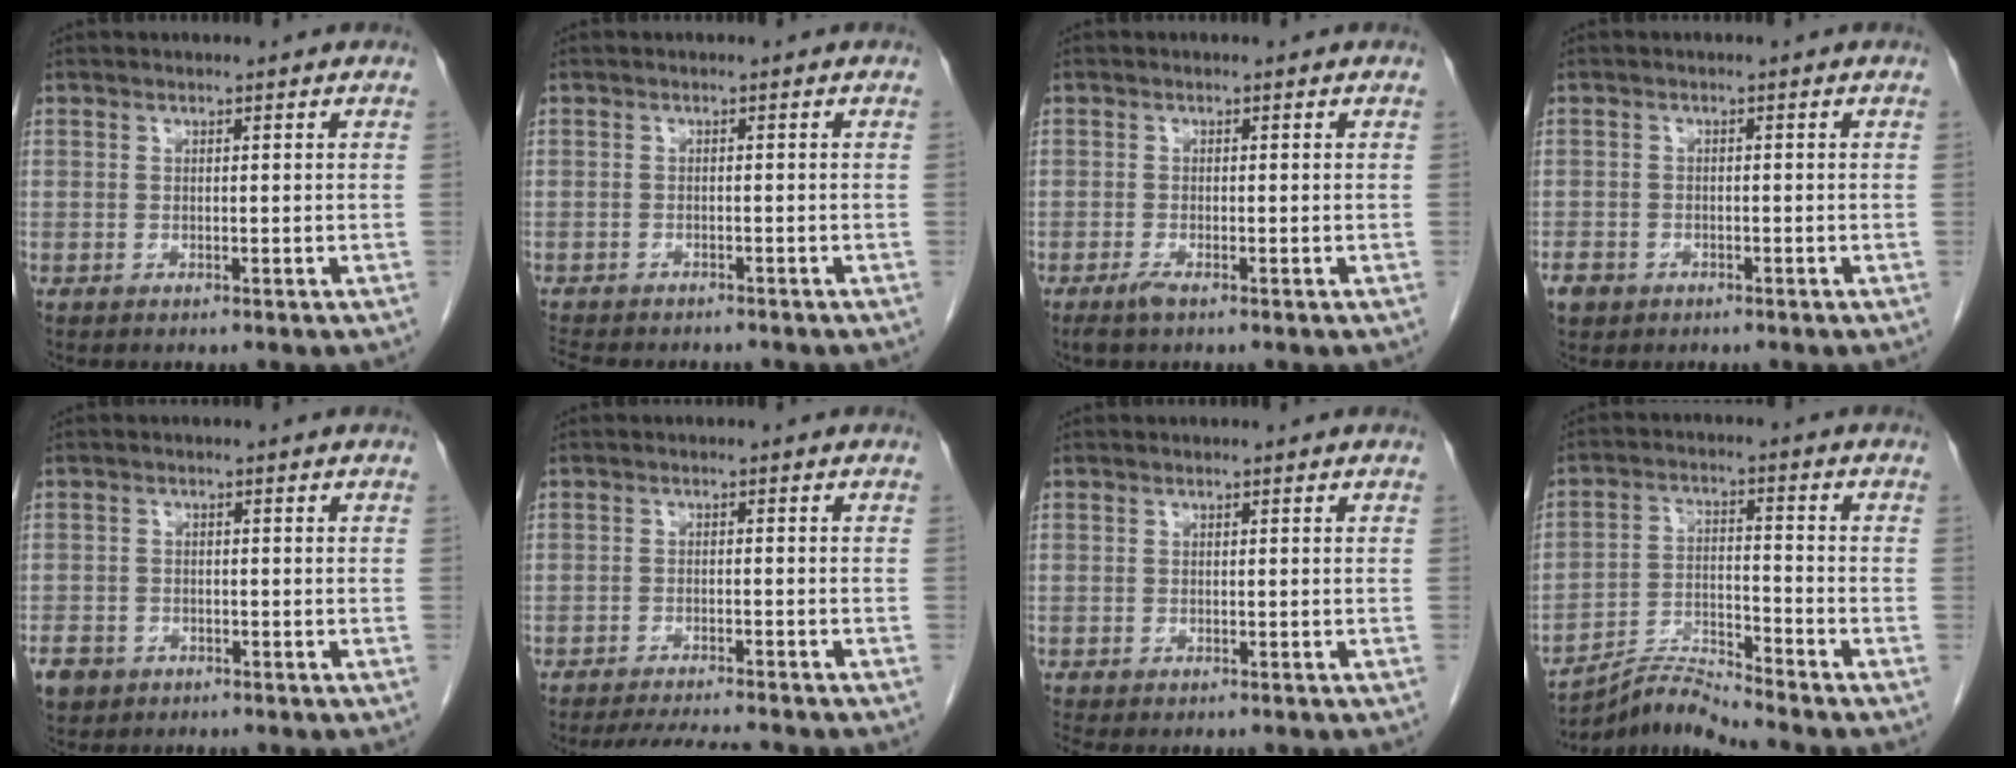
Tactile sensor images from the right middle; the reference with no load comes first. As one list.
[{"total": 8.5, "force": [-7.6, 2.1, 3.3], "torque": [-0.058, -0.007, -0.106]}, {"total": 1.5, "force": [-1.1, 0.1, 1.0], "torque": [-0.025, -0.004, -0.023]}, {"total": 2.6, "force": [-1.8, 1.7, 0.7], "torque": [-0.020, 0.003, -0.029]}, {"total": 4.2, "force": [-2.8, 3.0, 0.9], "torque": [-0.022, 0.004, -0.046]}, {"total": 7.6, "force": [-7.1, 0.0, 2.8], "torque": [-0.044, -0.014, -0.109]}, {"total": 2.7, "force": [-2.4, 0.7, 1.1], "torque": [-0.018, -0.009, -0.031]}, {"total": 7.0, "force": [-6.8, -1.9, 0.4], "torque": [-0.020, 0.003, -0.125]}]